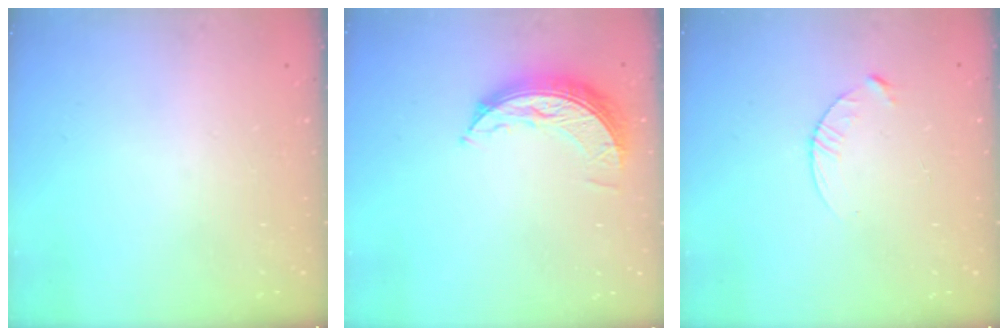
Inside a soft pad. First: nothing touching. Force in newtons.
{"total": 8.4, "press": 8.4, "slide": 0.2}
{"total": 3.7, "press": 3.7, "slide": 0.4}